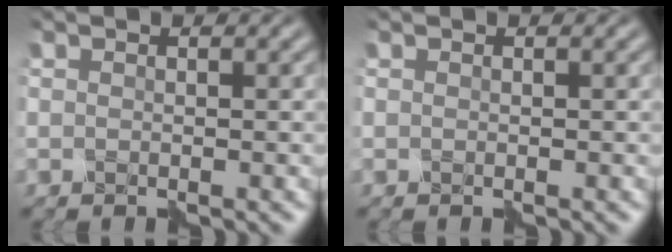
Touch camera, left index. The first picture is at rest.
{"total": 0.0}